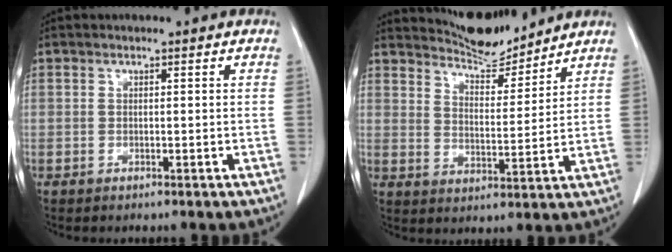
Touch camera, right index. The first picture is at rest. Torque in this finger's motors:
{"motor_torque": [-0.30, 0.86, 0.08, 0.01]}